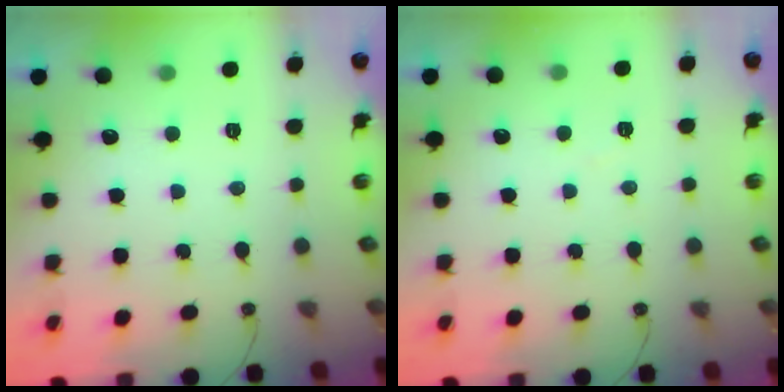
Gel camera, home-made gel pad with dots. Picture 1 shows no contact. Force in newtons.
{"total": 5.0, "press": 4.9, "slide": 0.8}